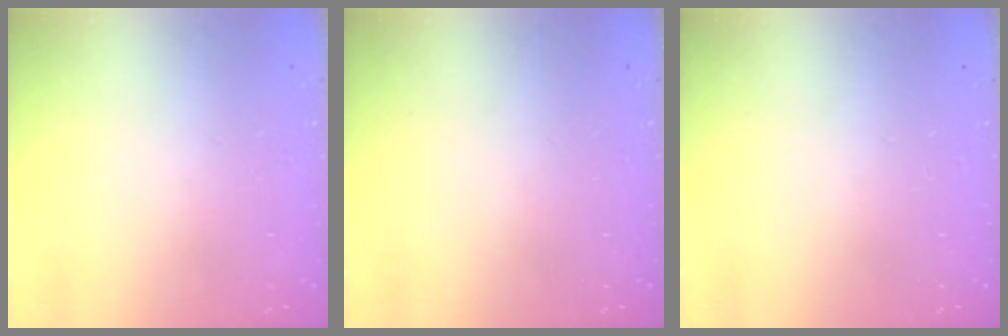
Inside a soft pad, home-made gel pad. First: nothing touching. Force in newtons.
{"total": 0.0}
{"total": 0.0}